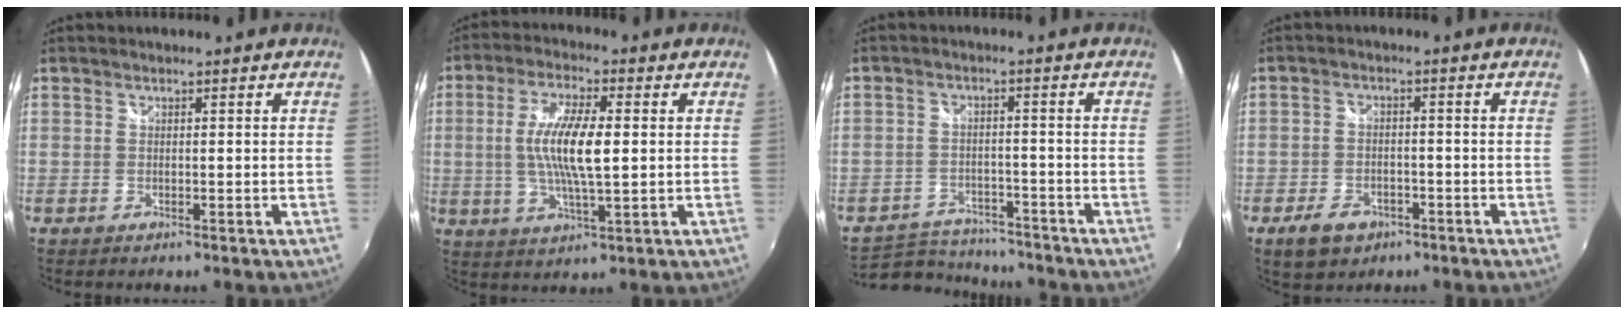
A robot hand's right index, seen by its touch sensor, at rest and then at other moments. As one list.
[{"total": 10.6, "force": [0.4, 2.4, 10.3], "torque": [-0.200, -0.001, 0.008]}, {"total": 9.3, "force": [-8.3, 3.9, 1.4], "torque": [-0.050, 0.014, -0.123]}, {"total": 7.0, "force": [-4.3, 4.5, 3.3], "torque": [-0.088, 0.001, -0.065]}]